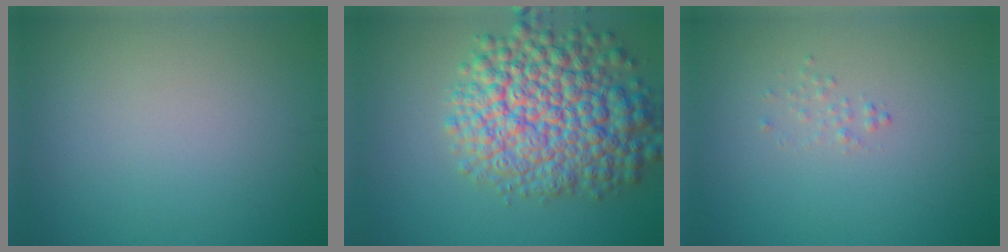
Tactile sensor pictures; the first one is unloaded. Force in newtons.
{"total": 10.4, "press": 10.4, "slide": 0.4}
{"total": 0.7, "press": 0.7, "slide": 0.1}